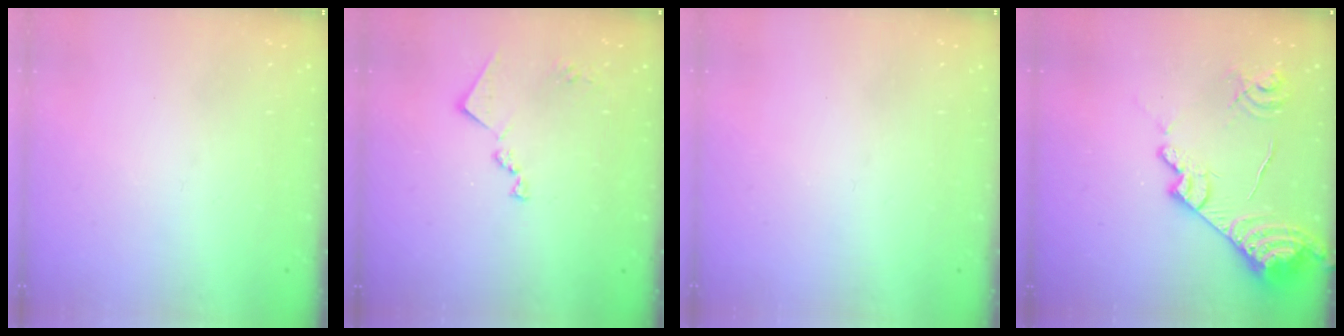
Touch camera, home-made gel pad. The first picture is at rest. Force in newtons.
{"total": 11.6, "press": 11.6, "slide": 0.7}
{"total": 0.0}
{"total": 17.1, "press": 17.0, "slide": 1.8}